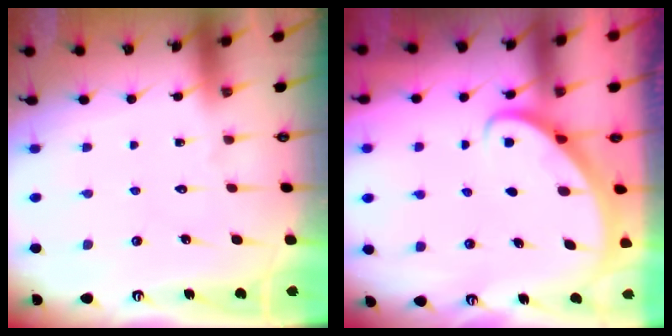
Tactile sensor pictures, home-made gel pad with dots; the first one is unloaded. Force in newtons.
{"total": 2.8, "press": 2.8, "slide": 0.2}